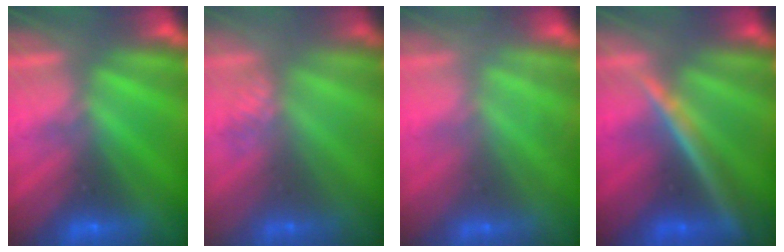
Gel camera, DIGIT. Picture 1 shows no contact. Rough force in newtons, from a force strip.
{"total": 2.7}
{"total": 2.5}
{"total": 4.6}